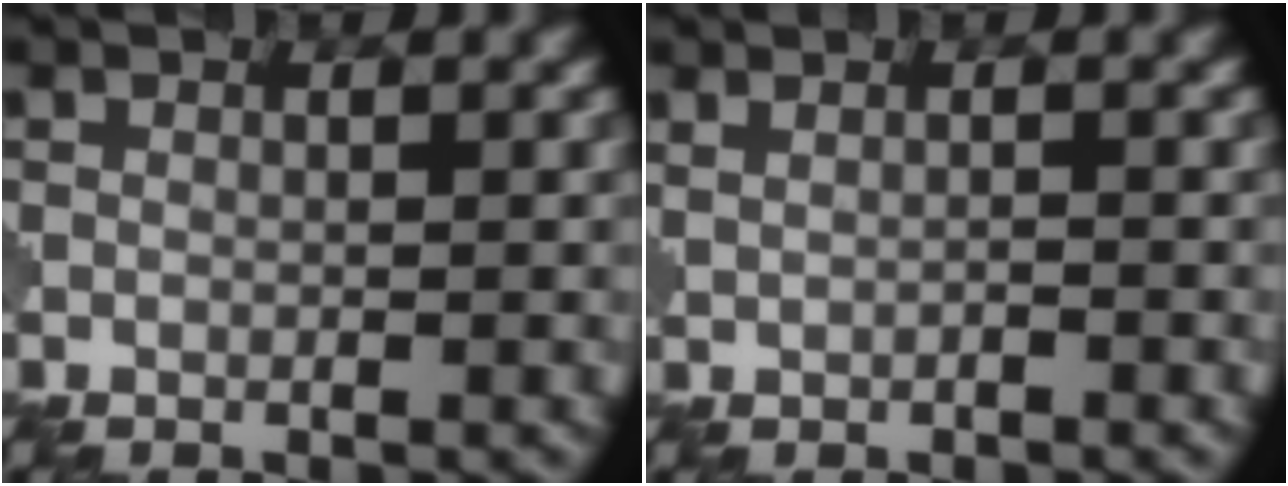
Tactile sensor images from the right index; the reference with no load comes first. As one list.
[{"total": 0.8, "force": [0.4, 0.3, 0.6], "torque": [-0.019, -0.005, 0.002]}]